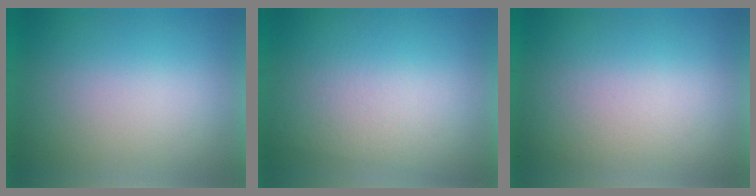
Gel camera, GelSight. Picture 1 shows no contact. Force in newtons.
{"total": 2.9}
{"total": 1.4}